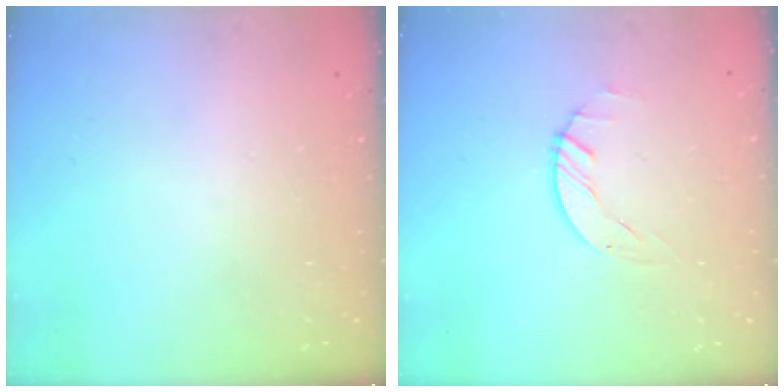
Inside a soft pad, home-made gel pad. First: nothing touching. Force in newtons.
{"total": 1.7, "press": 1.7, "slide": 0.1}